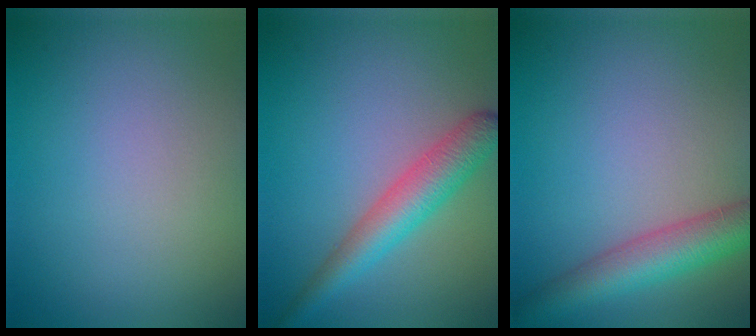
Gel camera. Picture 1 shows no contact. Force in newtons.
{"total": 4.4, "press": 4.4, "slide": 0.2}
{"total": 5.9, "press": 5.9, "slide": 0.2}